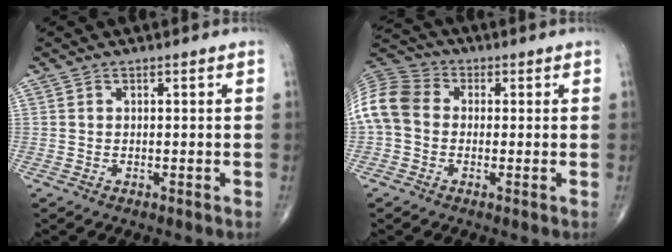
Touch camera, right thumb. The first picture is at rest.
{"total": 11.4, "force": [-0.1, 9.1, 6.9], "torque": [-0.146, 0.032, -0.013]}